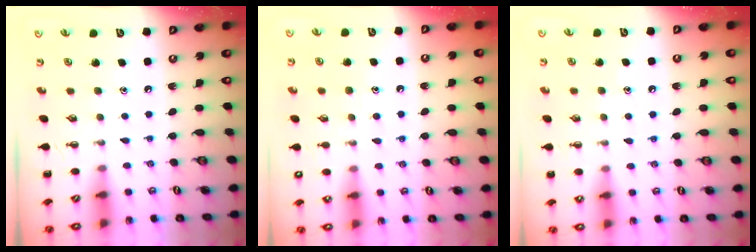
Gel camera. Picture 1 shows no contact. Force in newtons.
{"total": 7.0, "press": 6.9, "slide": 1.2}
{"total": 7.8, "press": 7.7, "slide": 1.4}